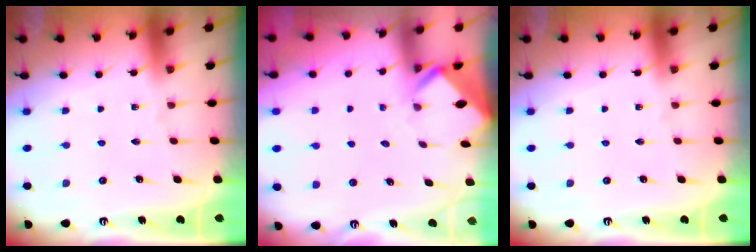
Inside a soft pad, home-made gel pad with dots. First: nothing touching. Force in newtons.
{"total": 2.4, "press": 2.4, "slide": 0.1}
{"total": 0.0}